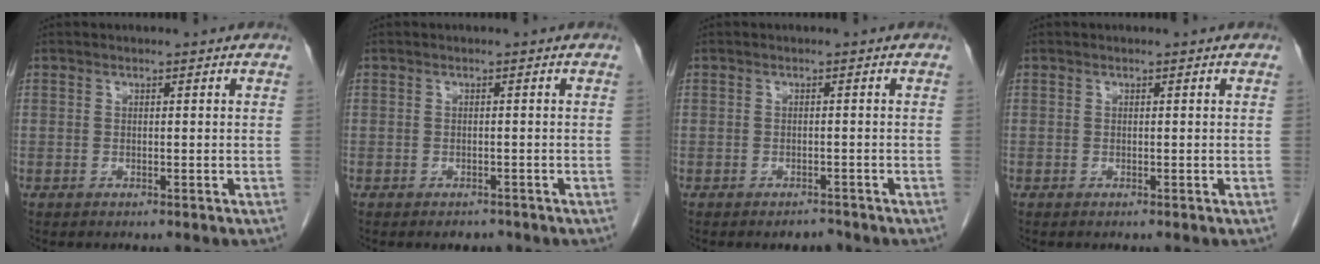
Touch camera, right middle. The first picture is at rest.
{"total": 1.7, "force": [-1.3, 1.0, 0.5], "torque": [-0.010, 0.001, -0.015]}
{"total": 1.5, "force": [-1.3, 0.6, 0.5], "torque": [-0.010, -0.001, -0.015]}
{"total": 0.0}